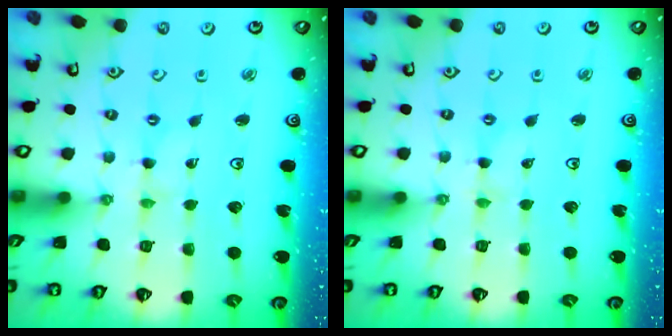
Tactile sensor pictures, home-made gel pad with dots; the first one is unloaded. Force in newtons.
{"total": 0.0}